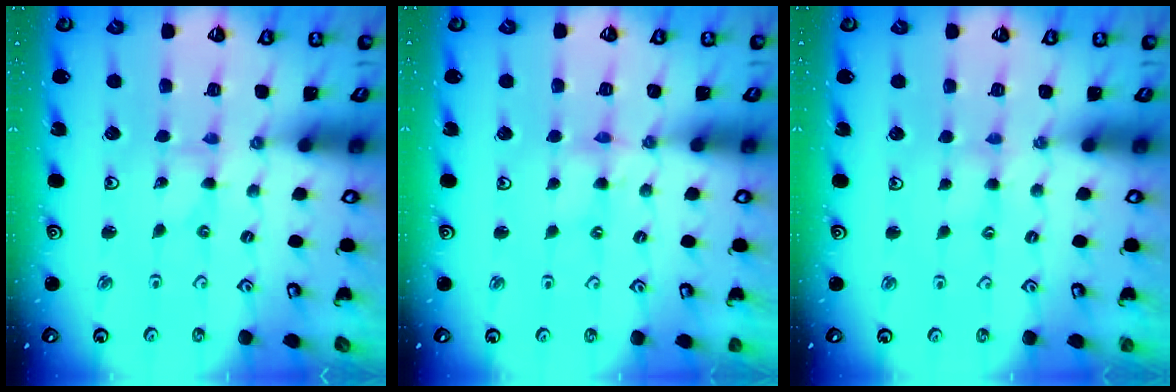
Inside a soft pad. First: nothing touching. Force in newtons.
{"total": 2.3, "press": 2.3, "slide": 0.3}
{"total": 1.8, "press": 1.7, "slide": 0.3}